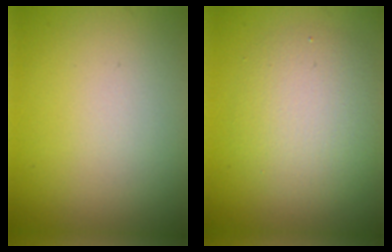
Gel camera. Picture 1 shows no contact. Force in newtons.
{"total": 4.6, "press": 4.6, "slide": 0.1}